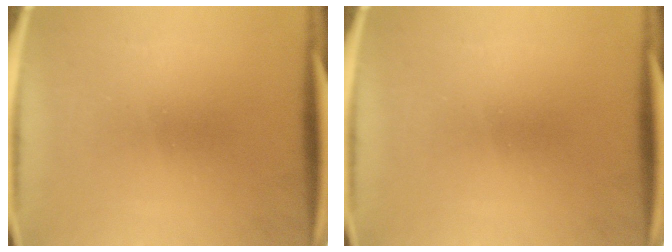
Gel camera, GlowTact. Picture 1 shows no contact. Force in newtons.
{"total": 0.0}